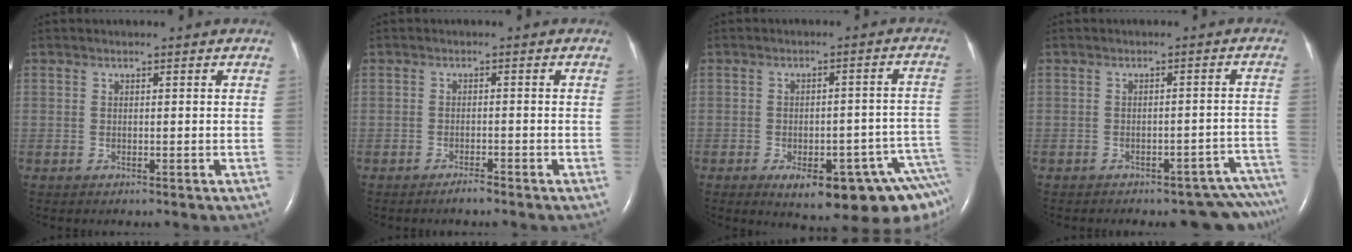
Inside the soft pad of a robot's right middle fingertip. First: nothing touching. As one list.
[{"total": 1.6, "force": [-1.4, 0.2, 0.8], "torque": [-0.019, -0.001, -0.022]}, {"total": 17.0, "force": [-10.2, 4.9, 12.7], "torque": [-0.082, 0.026, -0.121]}, {"total": 11.4, "force": [-10.9, 2.7, 2.4], "torque": [-0.002, 0.033, -0.112]}]